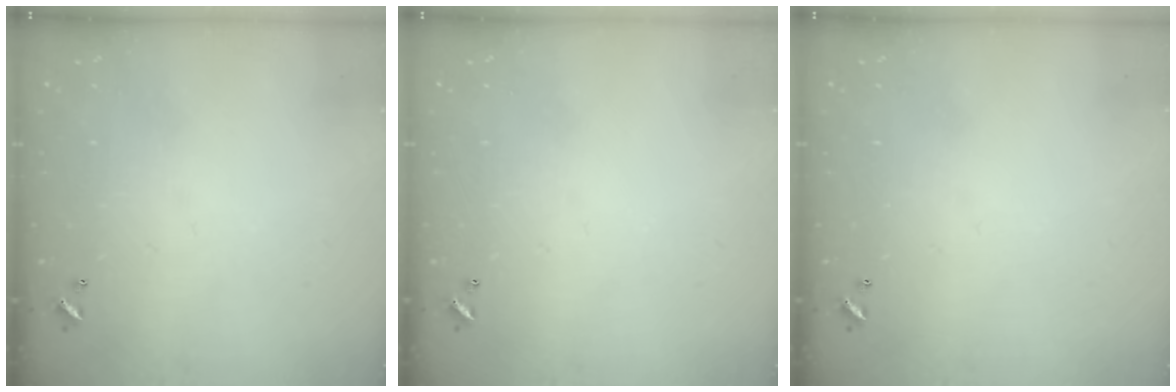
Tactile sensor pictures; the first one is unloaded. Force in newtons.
{"total": 0.0}
{"total": 0.0}